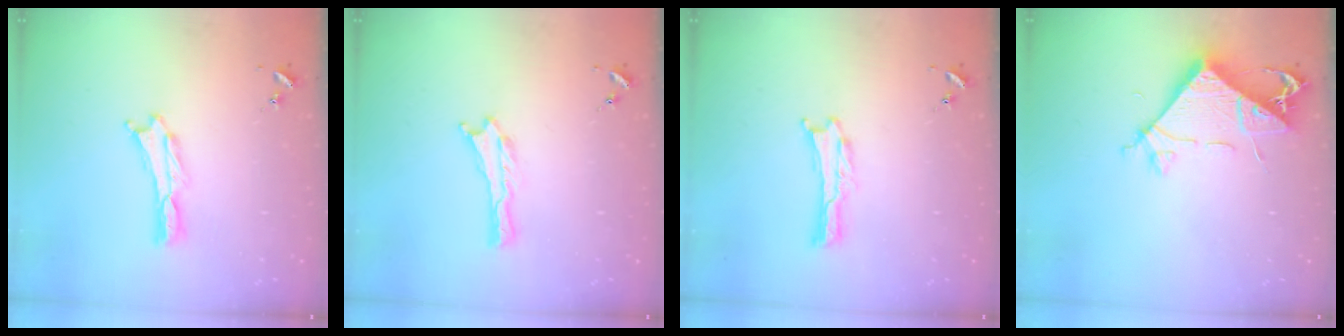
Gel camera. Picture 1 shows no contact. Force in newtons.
{"total": 0.0}
{"total": 0.0}
{"total": 7.2, "press": 7.1, "slide": 1.2}